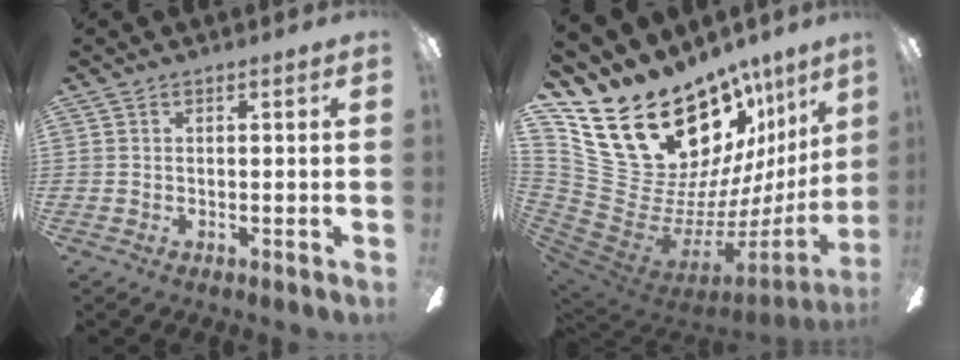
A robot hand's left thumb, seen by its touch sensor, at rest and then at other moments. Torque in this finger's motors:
{"motor_torque": [3.77, 1.24, 0.82, -1.95, 0.19]}